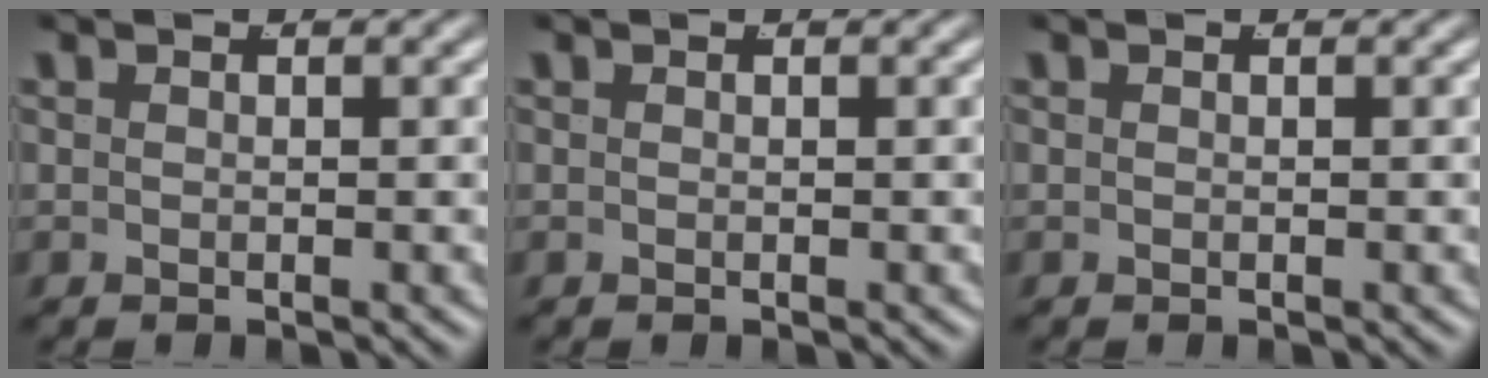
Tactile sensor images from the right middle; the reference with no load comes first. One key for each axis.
{"total": 0.0}
{"total": 0.0}